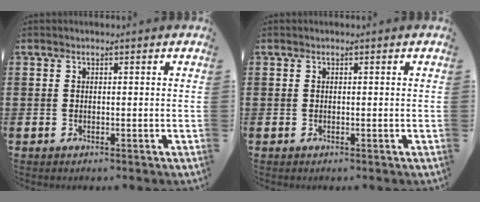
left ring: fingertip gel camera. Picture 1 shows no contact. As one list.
[{"total": 0.0}]